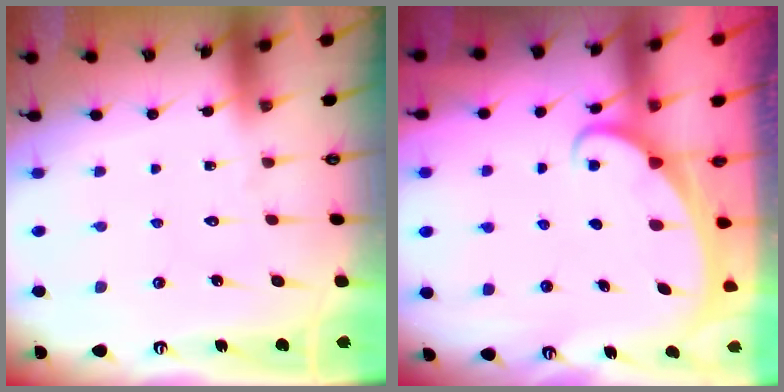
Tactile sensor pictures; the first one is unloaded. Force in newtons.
{"total": 1.9, "press": 1.9, "slide": 0.3}